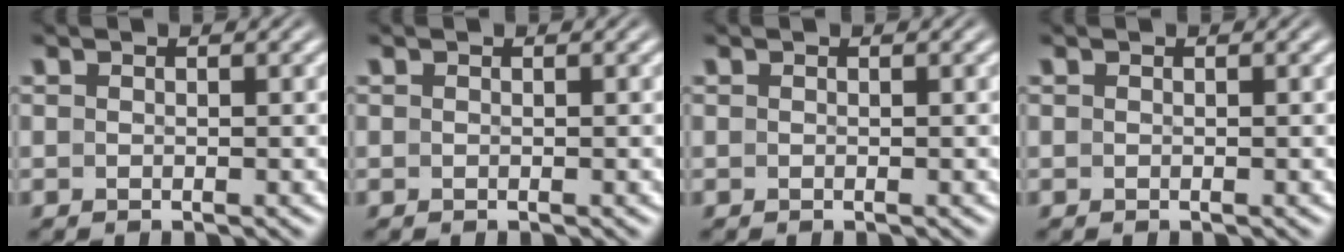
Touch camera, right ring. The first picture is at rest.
{"total": 0.0}
{"total": 0.0}
{"total": 0.0}